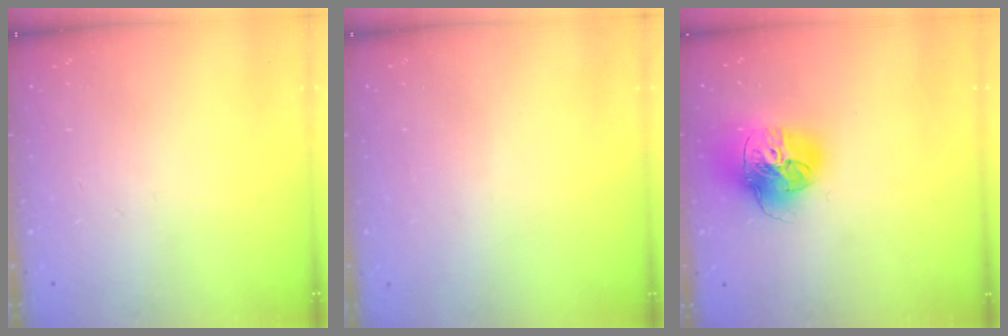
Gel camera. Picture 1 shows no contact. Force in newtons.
{"total": 0.9, "press": 0.9, "slide": 0.1}
{"total": 17.5, "press": 17.3, "slide": 2.0}